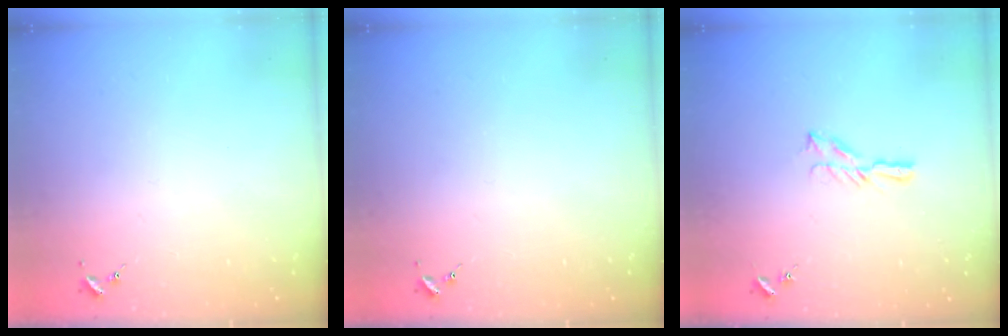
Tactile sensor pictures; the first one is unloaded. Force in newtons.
{"total": 0.0}
{"total": 5.1, "press": 5.1, "slide": 0.5}